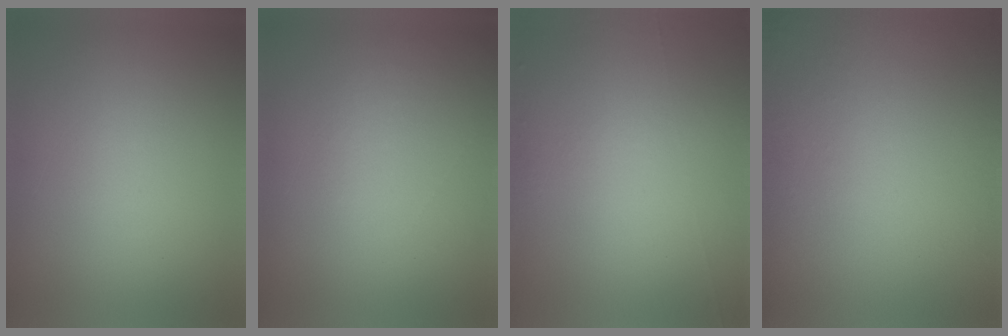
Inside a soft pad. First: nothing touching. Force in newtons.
{"total": 1.0}
{"total": 4.5}
{"total": 4.7}